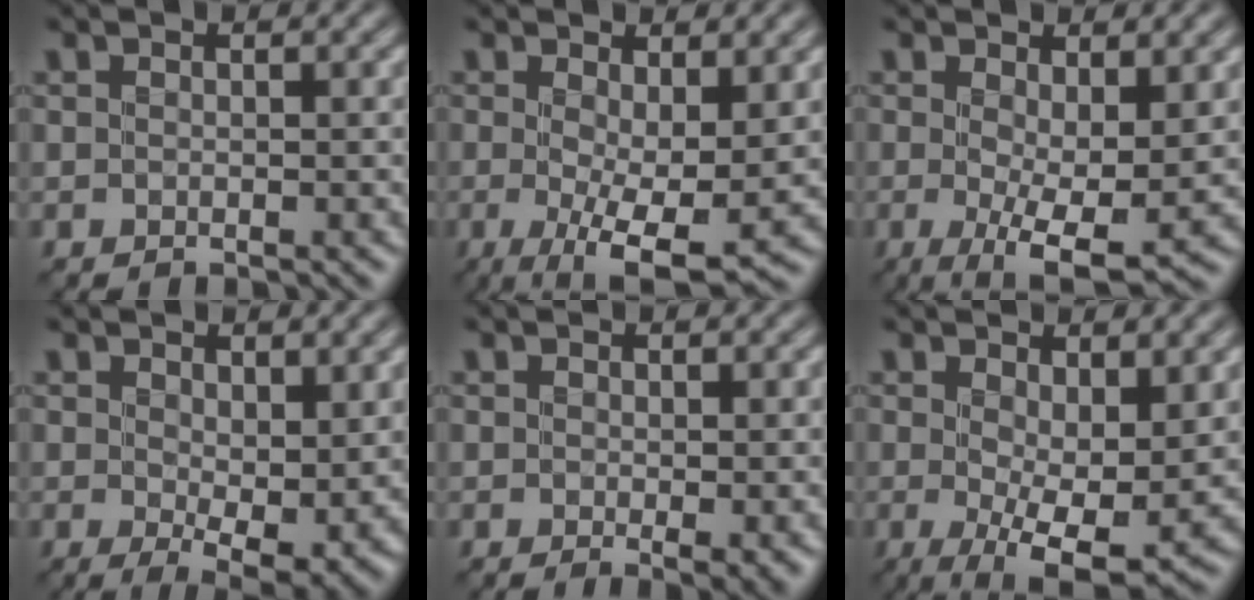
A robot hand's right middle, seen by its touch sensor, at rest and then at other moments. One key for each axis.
{"total": 6.9, "fx": -0.4, "fy": 2.1, "fz": 6.5, "tx": -0.108, "ty": -0.016, "tz": -0.006}
{"total": 6.0, "fx": -0.1, "fy": 1.8, "fz": 5.7, "tx": -0.098, "ty": -0.016, "tz": 0.000}
{"total": 5.2, "fx": 1.0, "fy": 2.2, "fz": 4.6, "tx": -0.078, "ty": -0.014, "tz": 0.022}
{"total": 1.5, "fx": 0.1, "fy": 0.1, "fz": 1.5, "tx": -0.021, "ty": -0.006, "tz": 0.003}
{"total": 7.5, "fx": 0.2, "fy": 2.9, "fz": 6.9, "tx": -0.110, "ty": -0.017, "tz": 0.005}